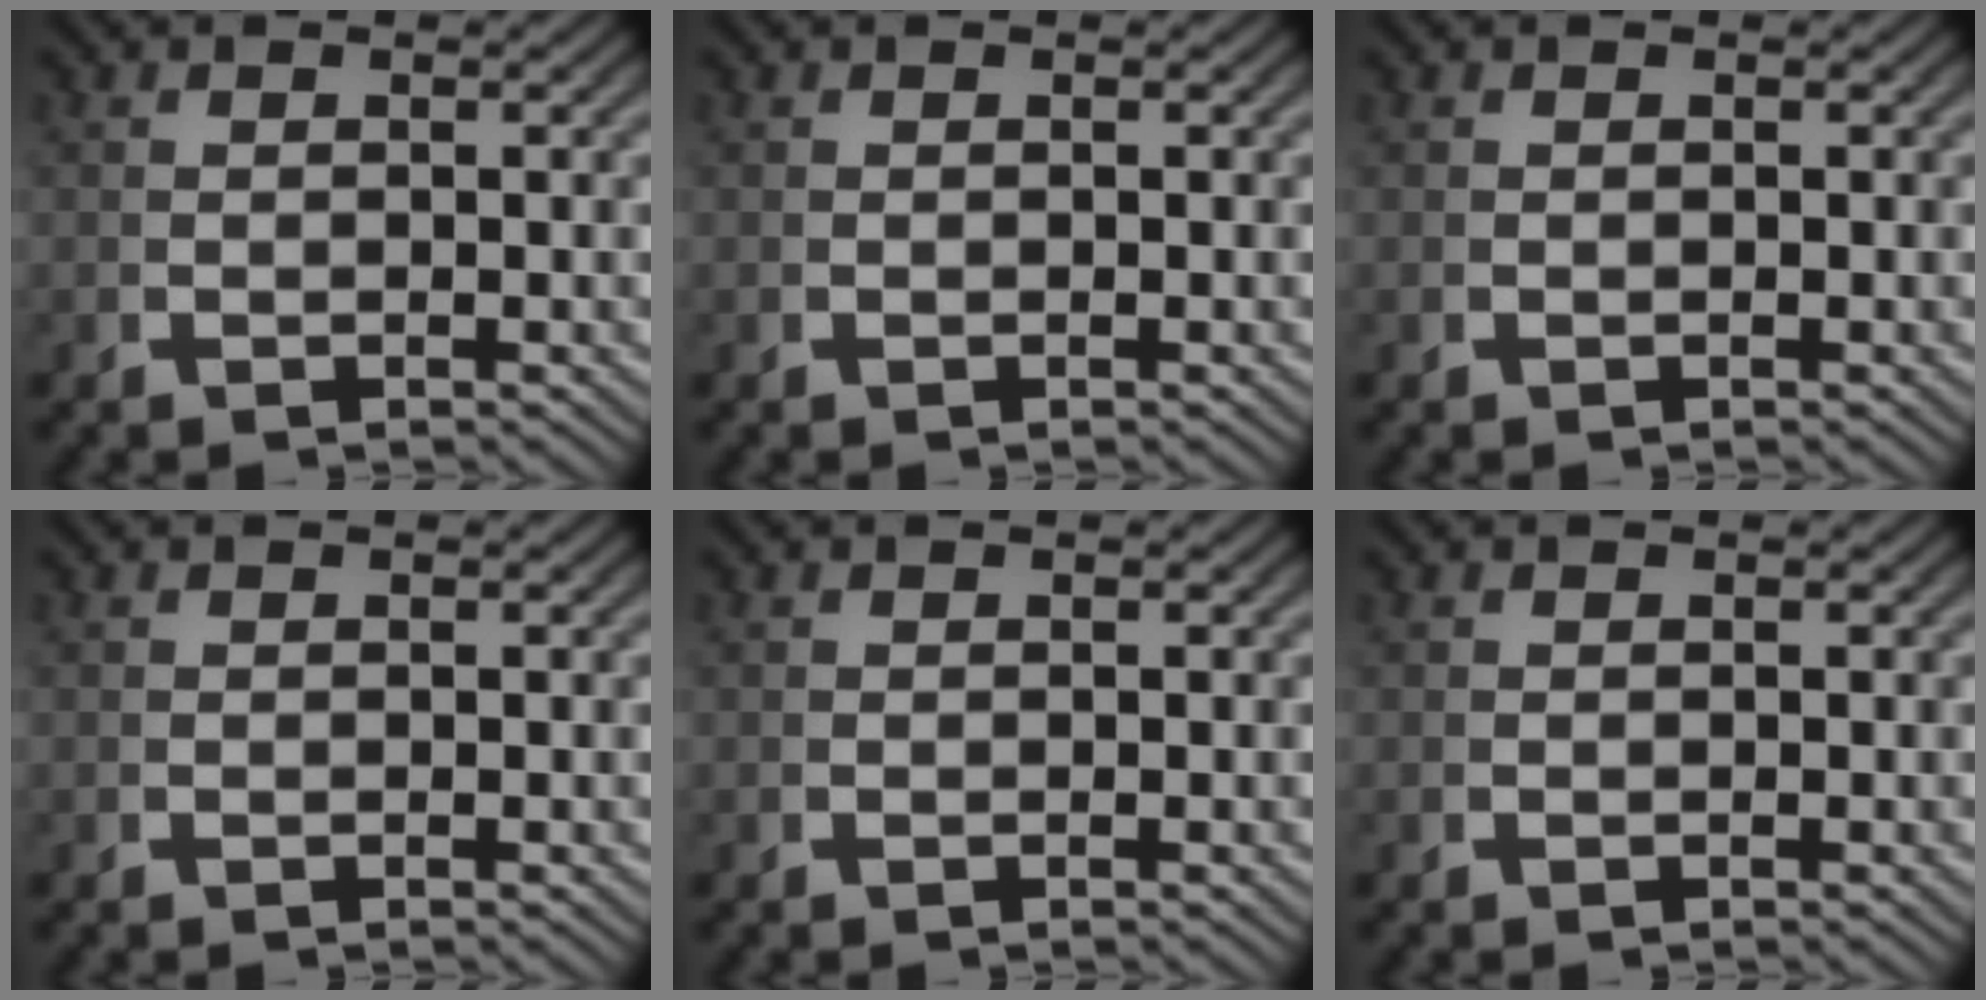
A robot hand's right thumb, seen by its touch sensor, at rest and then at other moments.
{"total": 0.0}
{"total": 0.0}
{"total": 0.0}
{"total": 0.0}
{"total": 0.0}